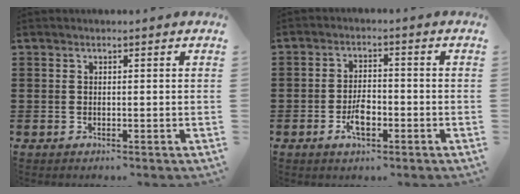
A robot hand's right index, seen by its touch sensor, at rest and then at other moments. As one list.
[{"total": 4.5, "force": [-1.8, 2.1, 3.6], "torque": [-0.068, 0.005, -0.033]}]